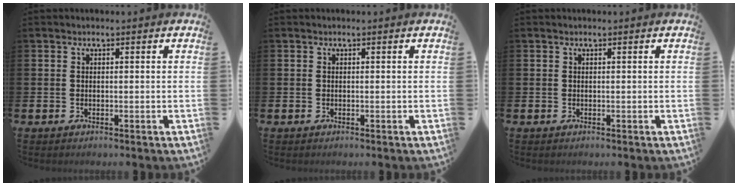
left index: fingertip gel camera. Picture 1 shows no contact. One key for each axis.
{"total": 0.0}
{"total": 0.0}